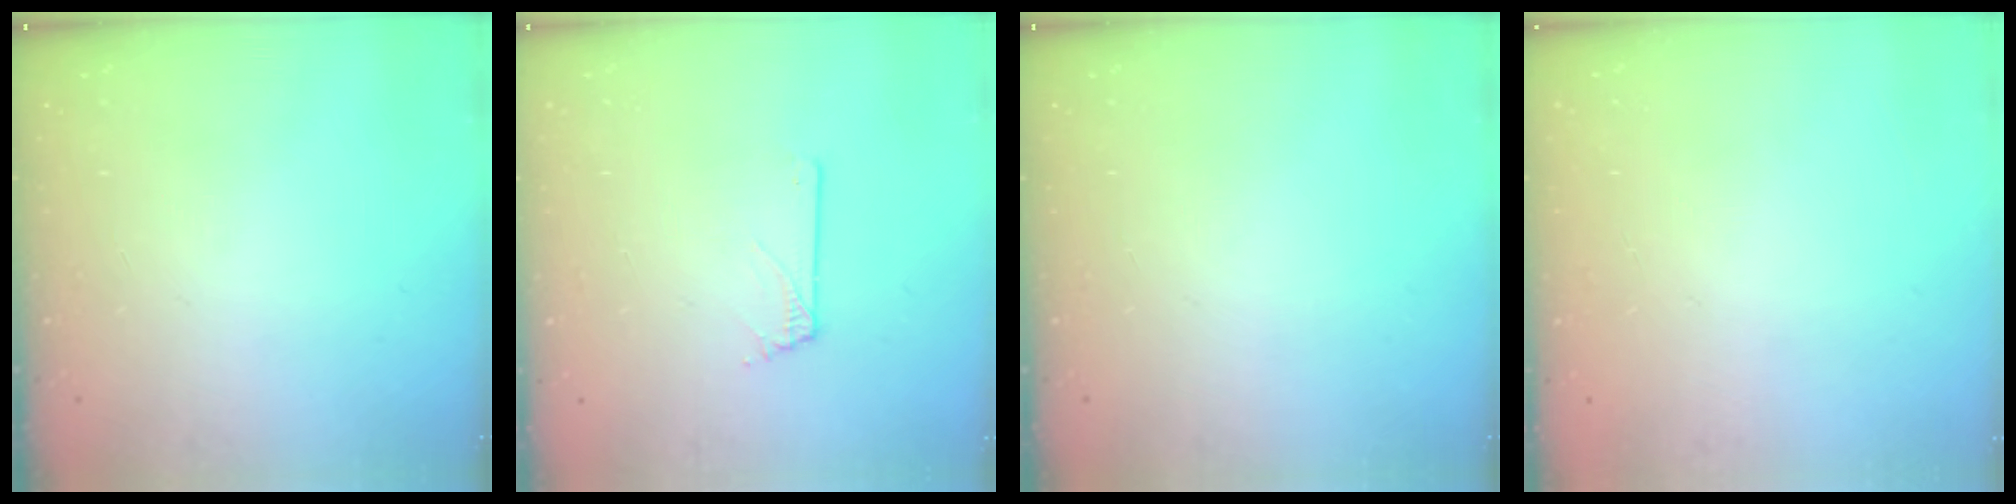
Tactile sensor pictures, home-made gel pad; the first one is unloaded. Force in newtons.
{"total": 0.0}
{"total": 0.0}
{"total": 0.0}